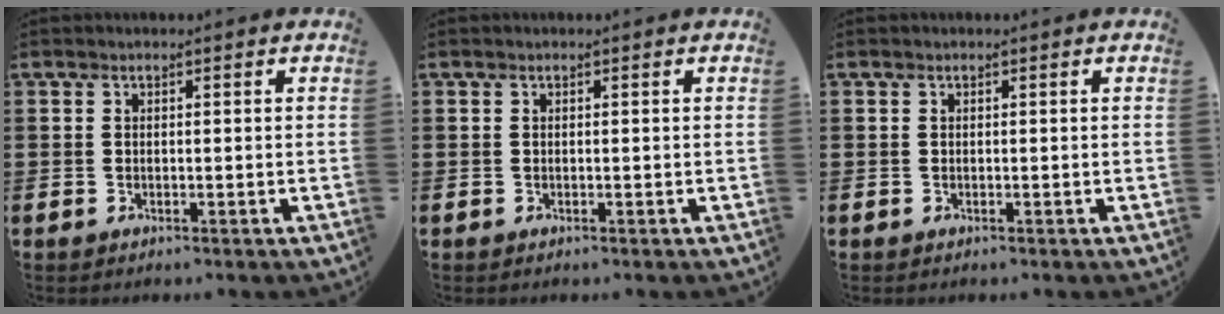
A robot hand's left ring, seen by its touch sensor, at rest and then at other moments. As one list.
[{"total": 0.0}, {"total": 0.0}]